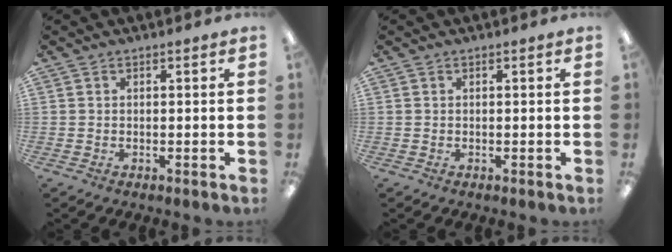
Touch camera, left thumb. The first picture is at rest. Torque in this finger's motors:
{"motor_torque": [0.00, 0.01, 0.05, -0.05, 0.00]}